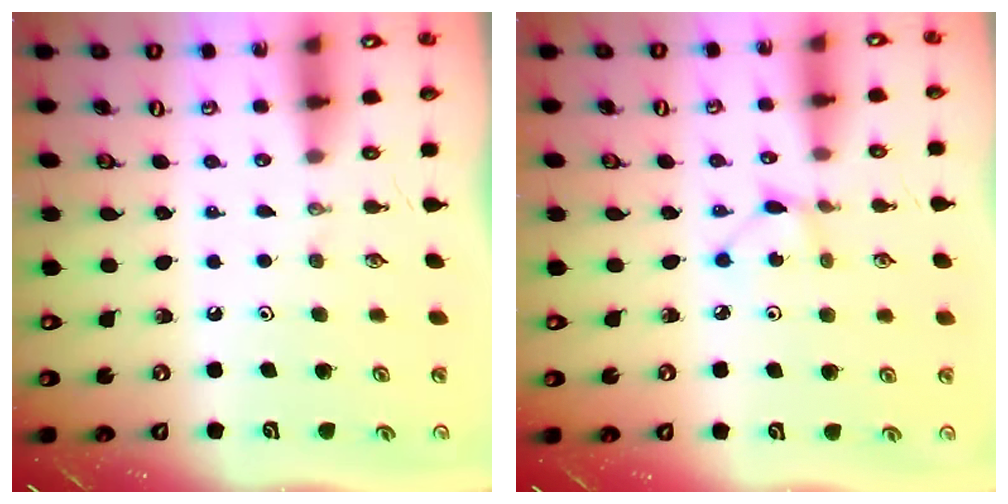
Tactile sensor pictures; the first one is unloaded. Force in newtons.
{"total": 2.5, "press": 2.4, "slide": 0.3}